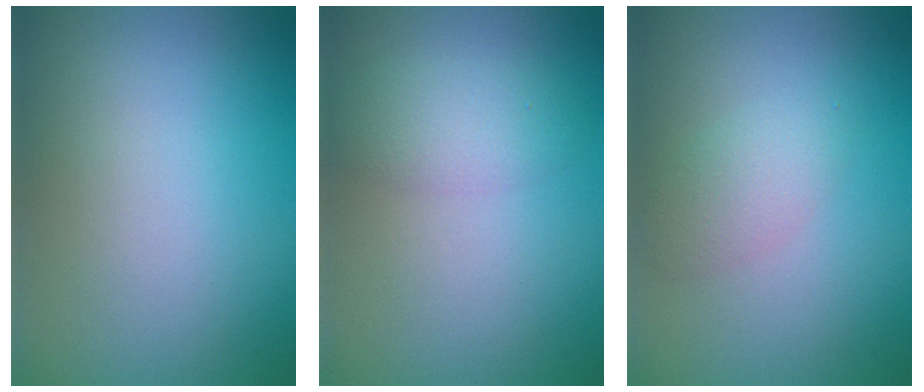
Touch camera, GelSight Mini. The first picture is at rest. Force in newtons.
{"total": 2.5, "press": 2.5, "slide": 0.1}
{"total": 2.1, "press": 2.1, "slide": 0.0}